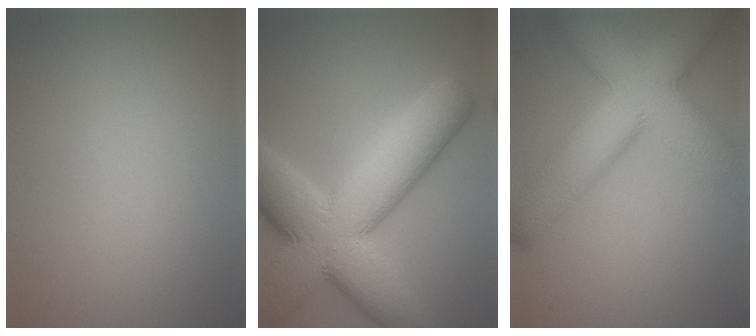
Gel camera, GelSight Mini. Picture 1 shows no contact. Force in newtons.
{"total": 13.9, "press": 13.9, "slide": 0.3}
{"total": 11.3, "press": 11.3, "slide": 0.5}